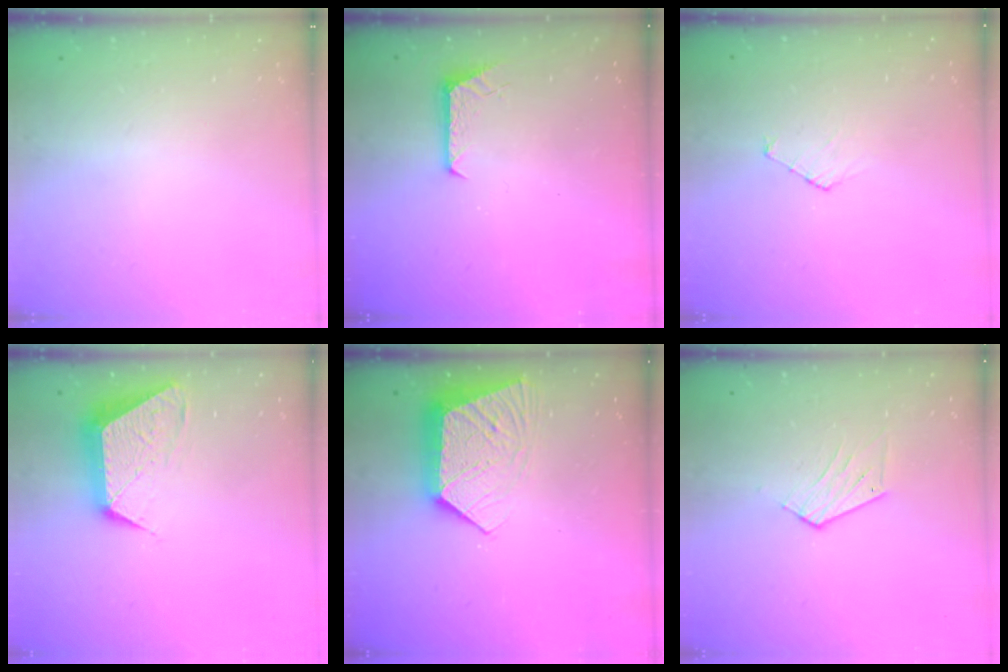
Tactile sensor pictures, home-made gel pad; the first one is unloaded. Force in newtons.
{"total": 6.0, "press": 6.0, "slide": 0.5}
{"total": 5.0, "press": 5.0, "slide": 0.5}
{"total": 11.3, "press": 11.3, "slide": 0.7}
{"total": 12.3, "press": 12.2, "slide": 1.0}
{"total": 5.3, "press": 5.3, "slide": 0.3}